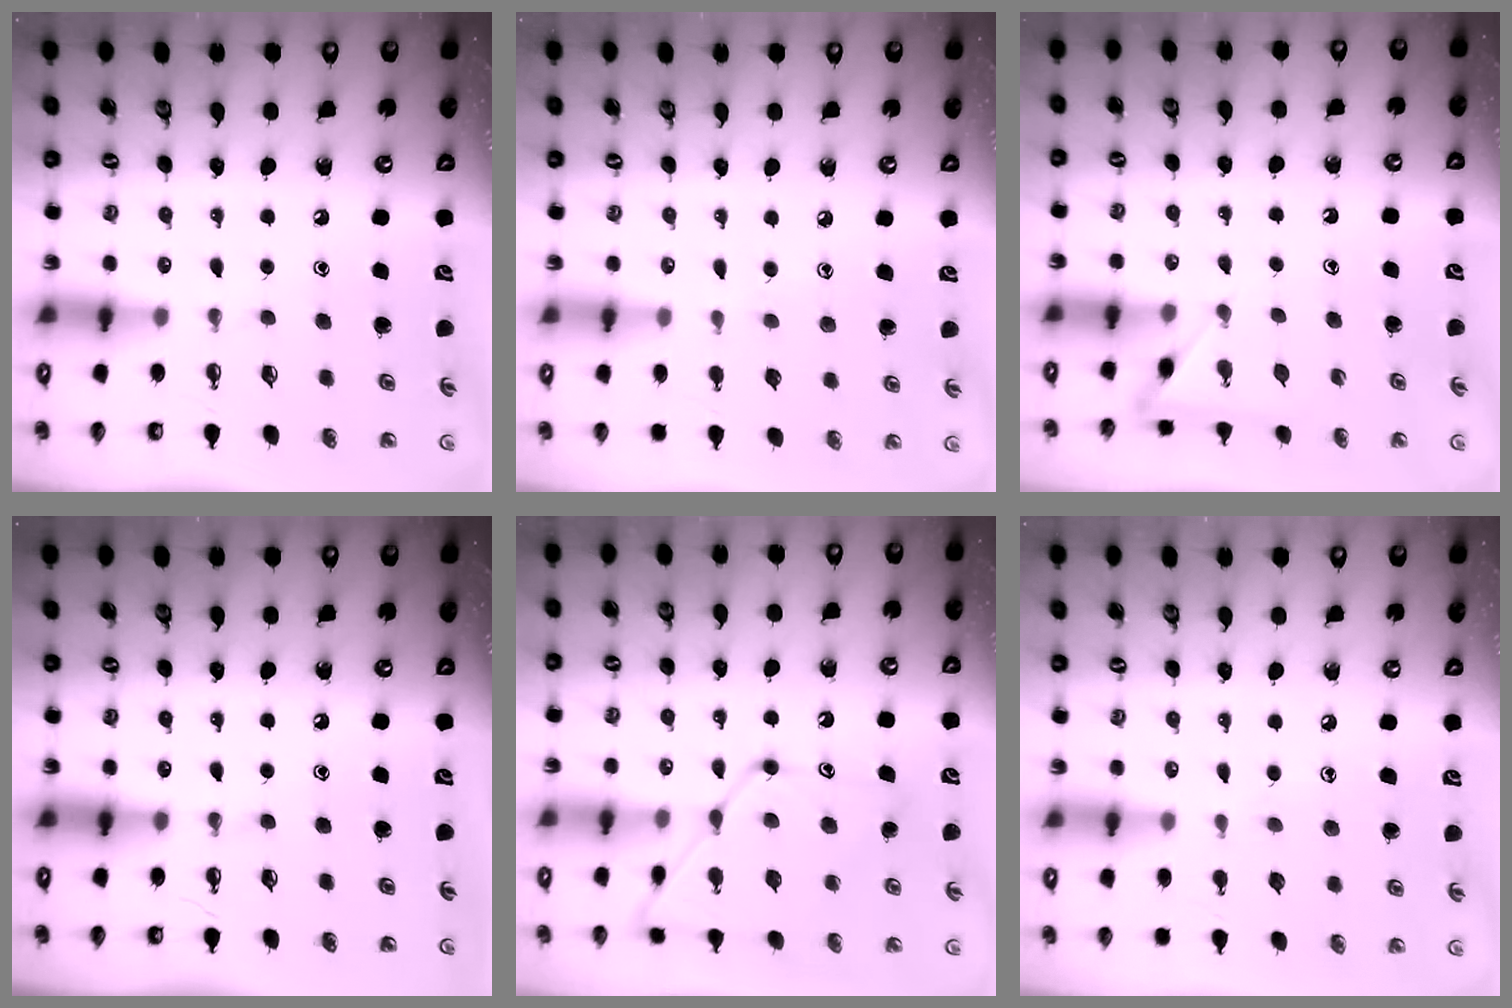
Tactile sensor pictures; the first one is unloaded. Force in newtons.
{"total": 5.3, "press": 5.3, "slide": 0.6}
{"total": 5.6, "press": 5.6, "slide": 0.5}
{"total": 0.0}
{"total": 13.7, "press": 13.7, "slide": 1.0}
{"total": 5.1, "press": 5.1, "slide": 0.4}